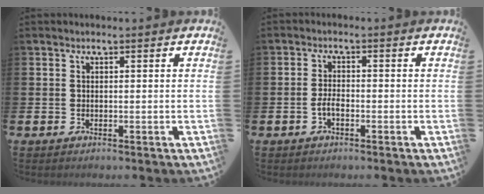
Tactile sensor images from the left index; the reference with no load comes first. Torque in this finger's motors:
{"motor_torque": [0.45, 0.20, -0.01, 0.03]}